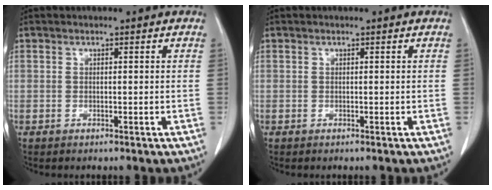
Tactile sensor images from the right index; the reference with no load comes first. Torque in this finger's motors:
{"motor_torque": [0.00, 0.00, 0.00, 0.00]}